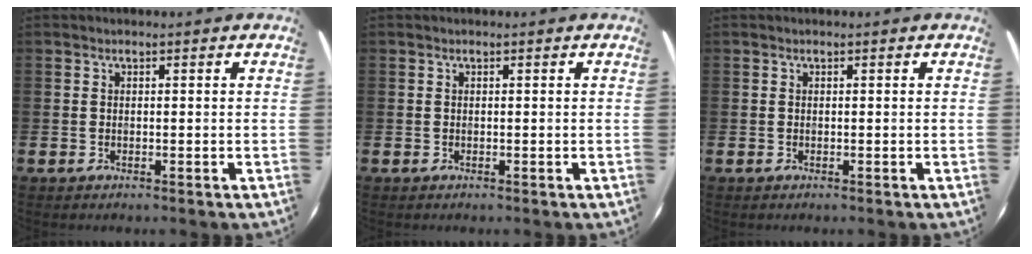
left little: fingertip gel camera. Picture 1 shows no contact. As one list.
[{"total": 0.0}, {"total": 0.0}]